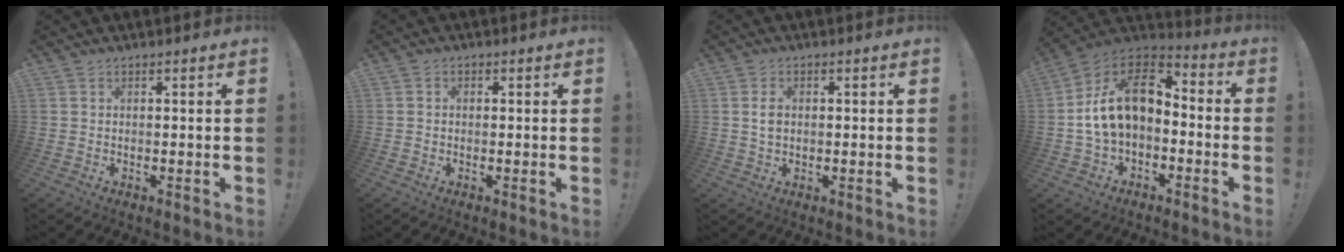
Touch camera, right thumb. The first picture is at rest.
{"total": 1.1, "force": [-0.7, 0.9, 0.2], "torque": [-0.001, 0.004, -0.013]}
{"total": 2.9, "force": [0.5, 1.9, 2.1], "torque": [-0.025, 0.001, 0.005]}
{"total": 16.3, "force": [2.0, 10.6, 12.3], "torque": [-0.187, 0.009, 0.043]}